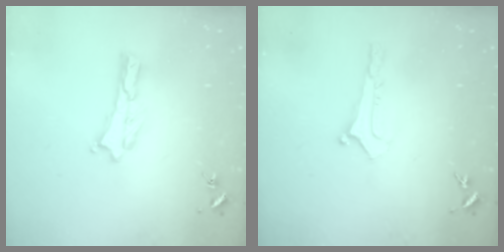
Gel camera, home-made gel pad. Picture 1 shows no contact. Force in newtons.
{"total": 0.0}